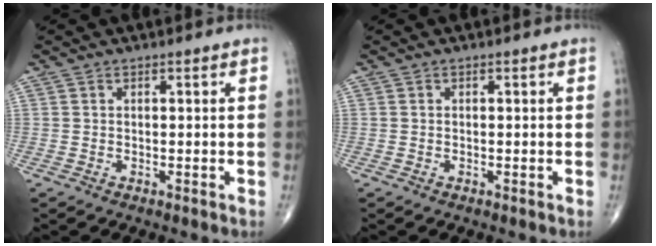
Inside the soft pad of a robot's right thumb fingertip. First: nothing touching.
{"total": 0.0}